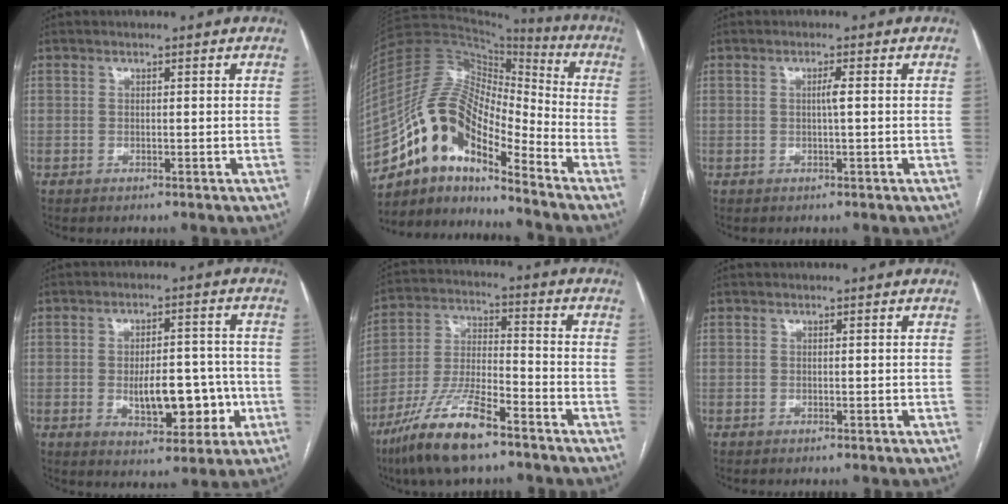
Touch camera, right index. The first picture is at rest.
{"total": 15.6, "force": [-10.8, 4.7, 10.2], "torque": [-0.189, 0.042, -0.192]}
{"total": 1.4, "force": [0.0, -0.2, 1.4], "torque": [-0.025, 0.001, 0.000]}
{"total": 9.9, "force": [-1.9, 4.6, 8.6], "torque": [-0.121, 0.012, -0.017]}
{"total": 13.7, "force": [-9.2, 2.7, 9.8], "torque": [-0.203, -0.018, -0.170]}
{"total": 0.0}